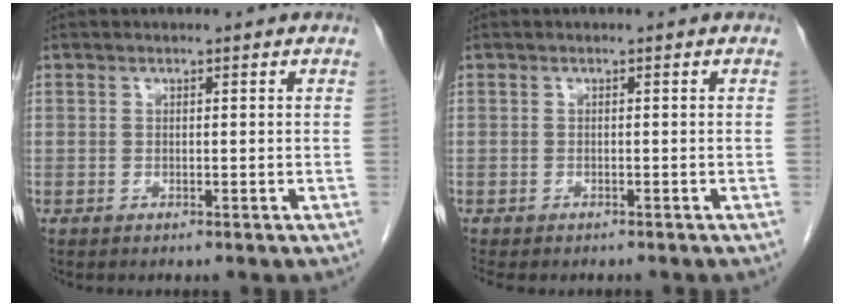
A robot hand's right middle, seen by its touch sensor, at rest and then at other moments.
{"total": 3.8, "force": [-3.3, 1.4, 1.4], "torque": [-0.016, -0.006, -0.043]}